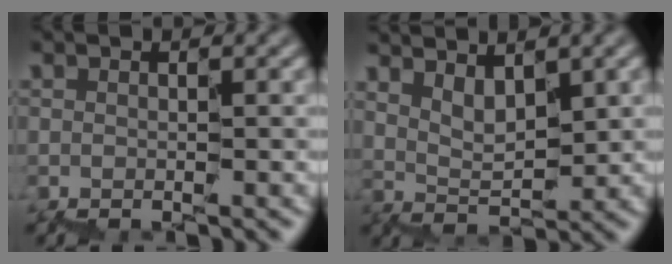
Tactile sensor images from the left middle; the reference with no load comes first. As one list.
[{"total": 2.2, "force": [2.0, 0.7, 0.4], "torque": [-0.018, 0.000, 0.041]}]